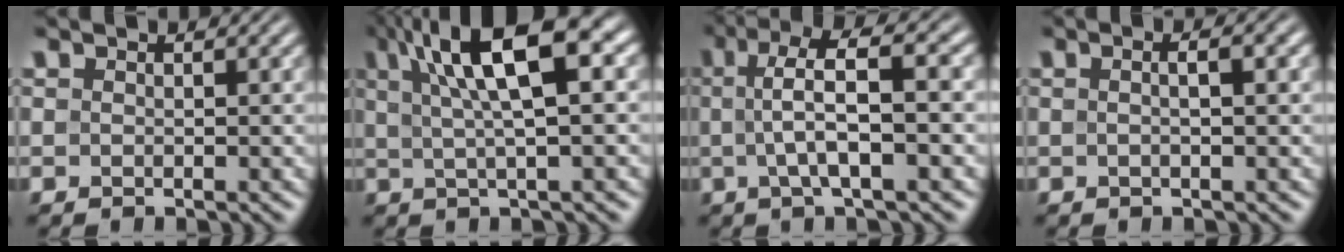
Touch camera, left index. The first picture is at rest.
{"total": 9.4, "force": [3.2, 2.8, 8.4], "torque": [-0.132, 0.015, 0.051]}
{"total": 6.1, "force": [0.7, 1.4, 5.9], "torque": [-0.098, 0.016, 0.006]}
{"total": 2.6, "force": [0.5, 0.9, 2.4], "torque": [-0.023, 0.000, -0.008]}